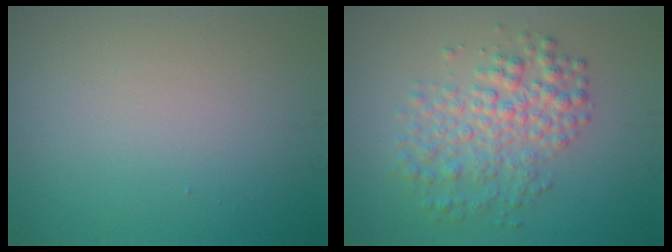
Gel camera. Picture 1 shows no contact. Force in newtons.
{"total": 4.6, "press": 4.6, "slide": 0.1}